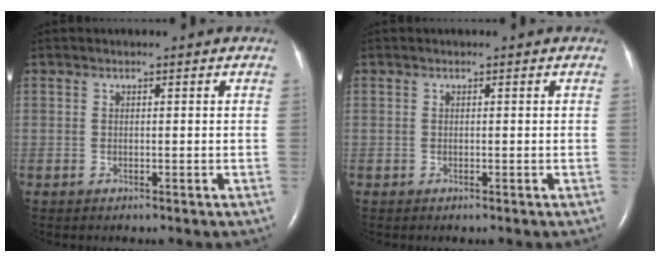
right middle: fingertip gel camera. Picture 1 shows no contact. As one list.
[{"total": 0.0}]